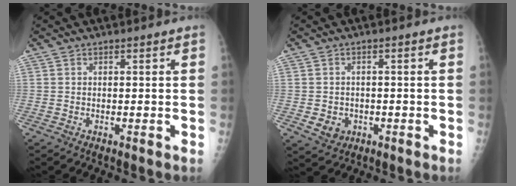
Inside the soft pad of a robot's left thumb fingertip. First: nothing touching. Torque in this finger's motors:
{"motor_torque": [-0.03, 0.04, 0.00, 0.00, 0.00]}